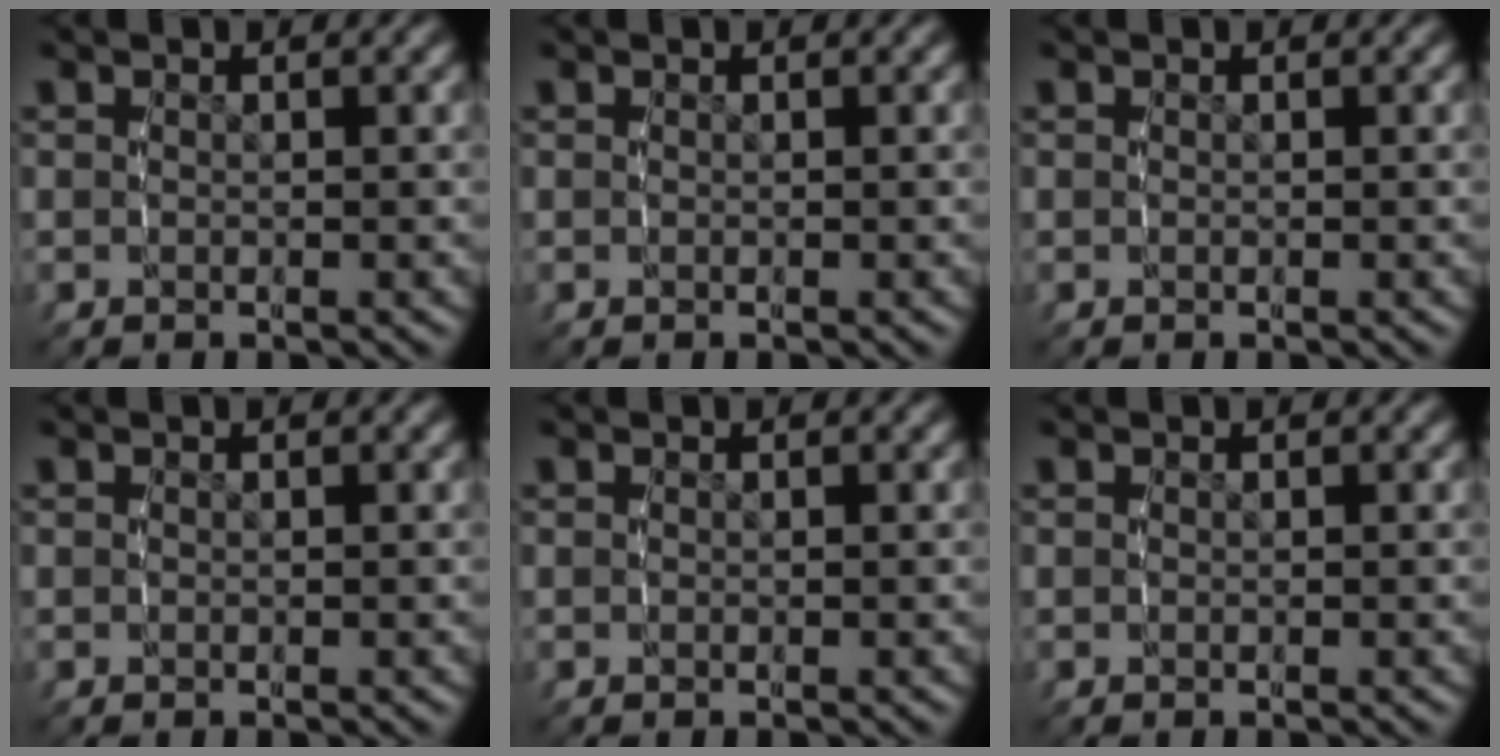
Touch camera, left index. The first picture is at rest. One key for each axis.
{"total": 0.0}
{"total": 0.0}
{"total": 0.0}
{"total": 0.0}
{"total": 0.0}